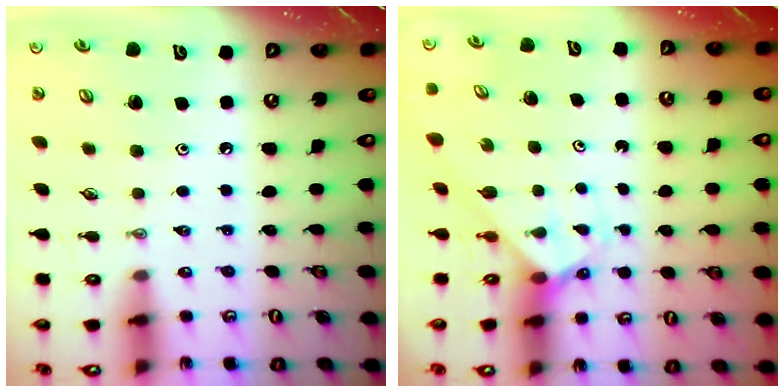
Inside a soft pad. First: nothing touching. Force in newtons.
{"total": 2.2, "press": 2.2, "slide": 0.1}